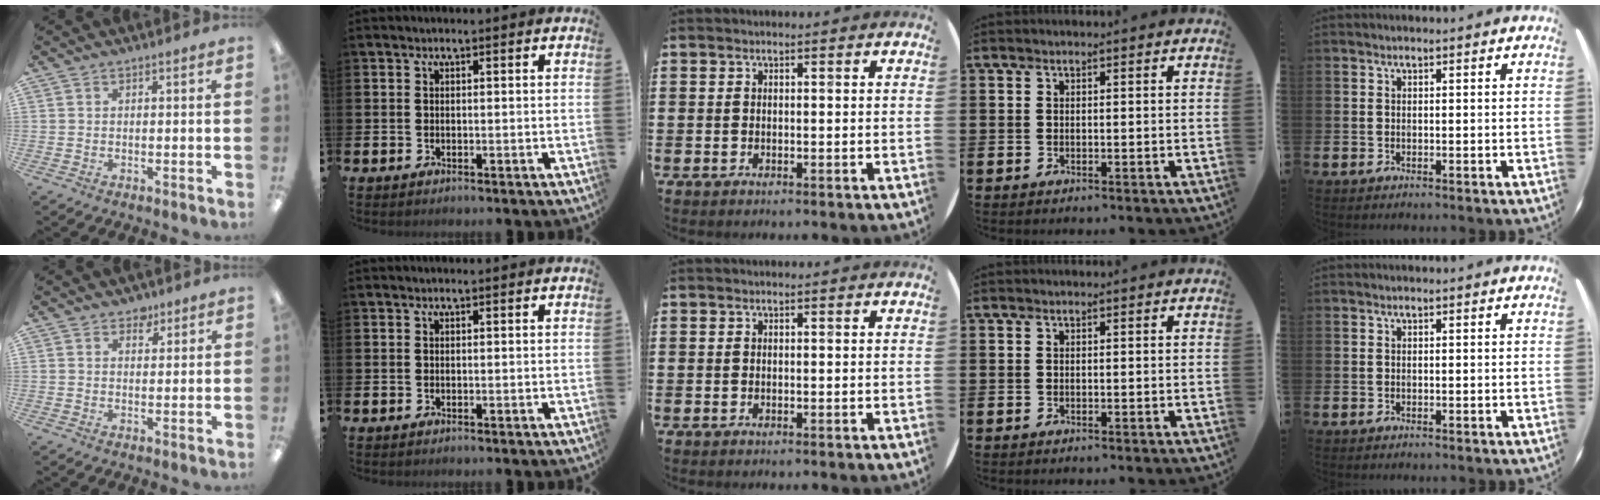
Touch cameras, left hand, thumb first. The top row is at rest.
{"thumb": {"total": 3.2, "force": [2.4, 1.9, 1.0], "torque": [0.001, -0.009, 0.040]}}